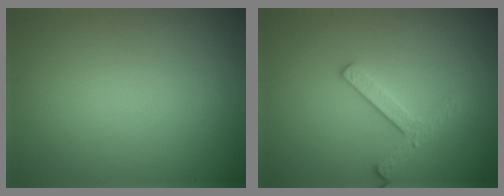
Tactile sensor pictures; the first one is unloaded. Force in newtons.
{"total": 2.4, "press": 2.3, "slide": 0.8}